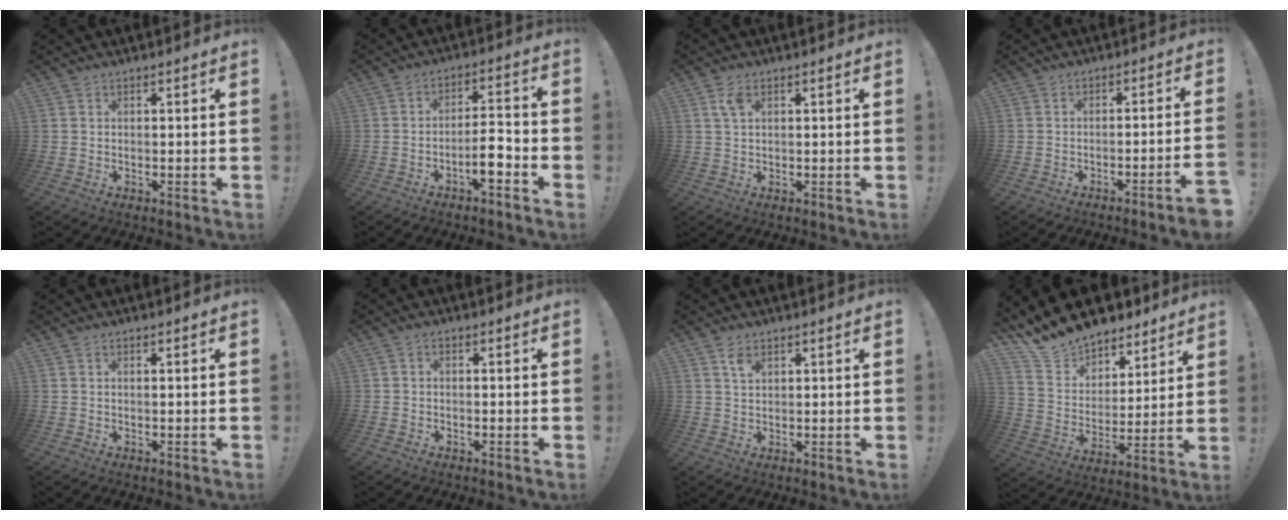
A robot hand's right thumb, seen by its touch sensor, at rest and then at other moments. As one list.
[{"total": 8.1, "force": [-4.5, 2.0, 6.4], "torque": [-0.103, 0.021, -0.078]}, {"total": 3.7, "force": [1.6, 1.7, 2.9], "torque": [-0.059, 0.003, 0.030]}, {"total": 5.2, "force": [-3.2, -0.5, 4.1], "torque": [-0.066, 0.006, -0.051]}, {"total": 0.0}, {"total": 1.1, "force": [-0.8, 0.6, 0.6], "torque": [-0.017, 0.006, -0.013]}, {"total": 3.2, "force": [2.0, 1.6, 2.0], "torque": [-0.024, -0.010, 0.032]}, {"total": 13.5, "force": [12.2, 5.4, 1.8], "torque": [-0.062, -0.103, 0.226]}]